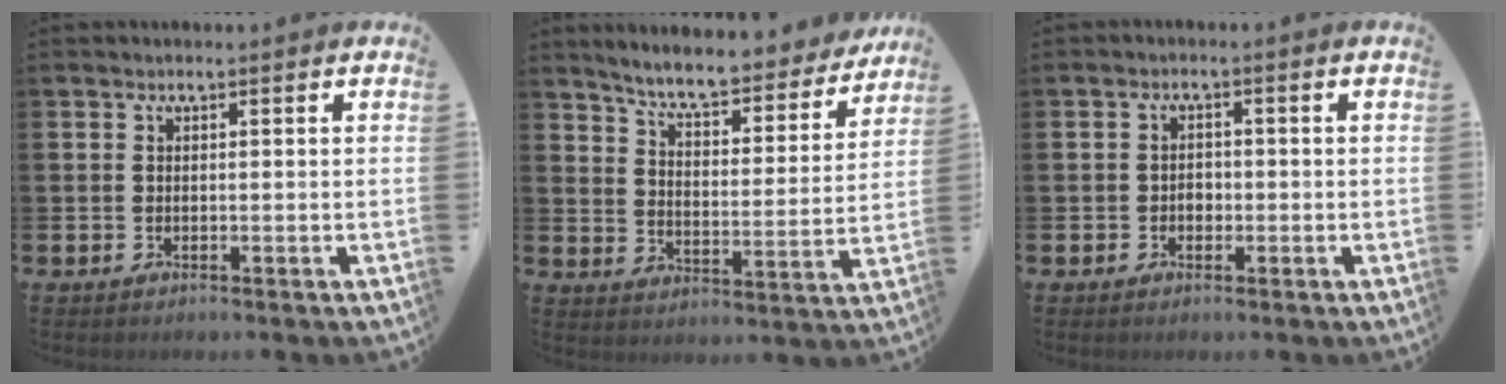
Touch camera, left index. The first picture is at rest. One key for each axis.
{"total": 7.3, "fx": 6.8, "fy": 0.9, "fz": 2.4, "tx": -0.075, "ty": -0.052, "tz": 0.114}
{"total": 1.6, "fx": -0.4, "fy": 1.3, "fz": 0.7, "tx": -0.007, "ty": 0.002, "tz": -0.012}